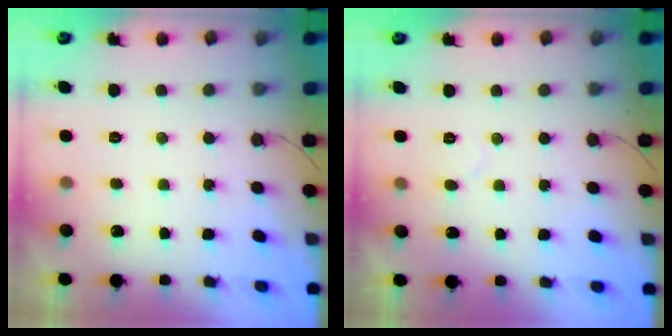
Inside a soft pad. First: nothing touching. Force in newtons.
{"total": 2.9, "press": 2.9, "slide": 0.2}